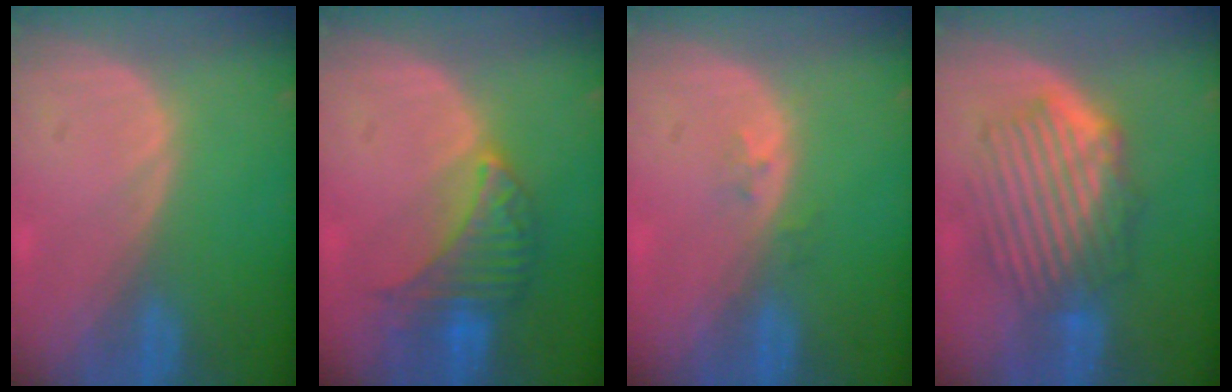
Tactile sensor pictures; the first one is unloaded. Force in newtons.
{"total": 6.5, "press": 6.4, "slide": 0.6}
{"total": 1.6, "press": 1.2, "slide": 1.0}
{"total": 8.7, "press": 7.9, "slide": 3.6}